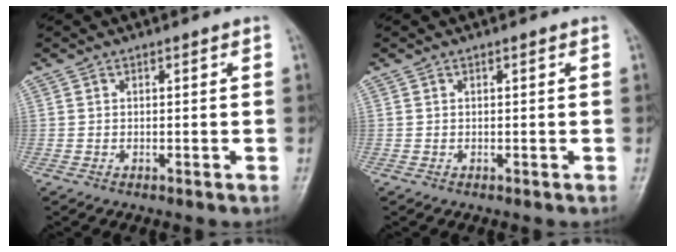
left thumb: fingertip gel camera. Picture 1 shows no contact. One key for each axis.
{"total": 0.0}